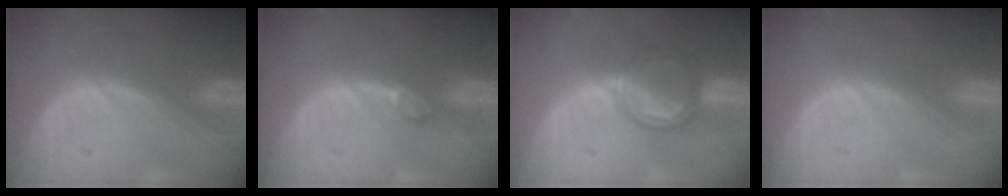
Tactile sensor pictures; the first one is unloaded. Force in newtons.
{"total": 2.0, "press": 1.9, "slide": 0.2}
{"total": 5.4, "press": 5.1, "slide": 1.7}
{"total": 0.0}